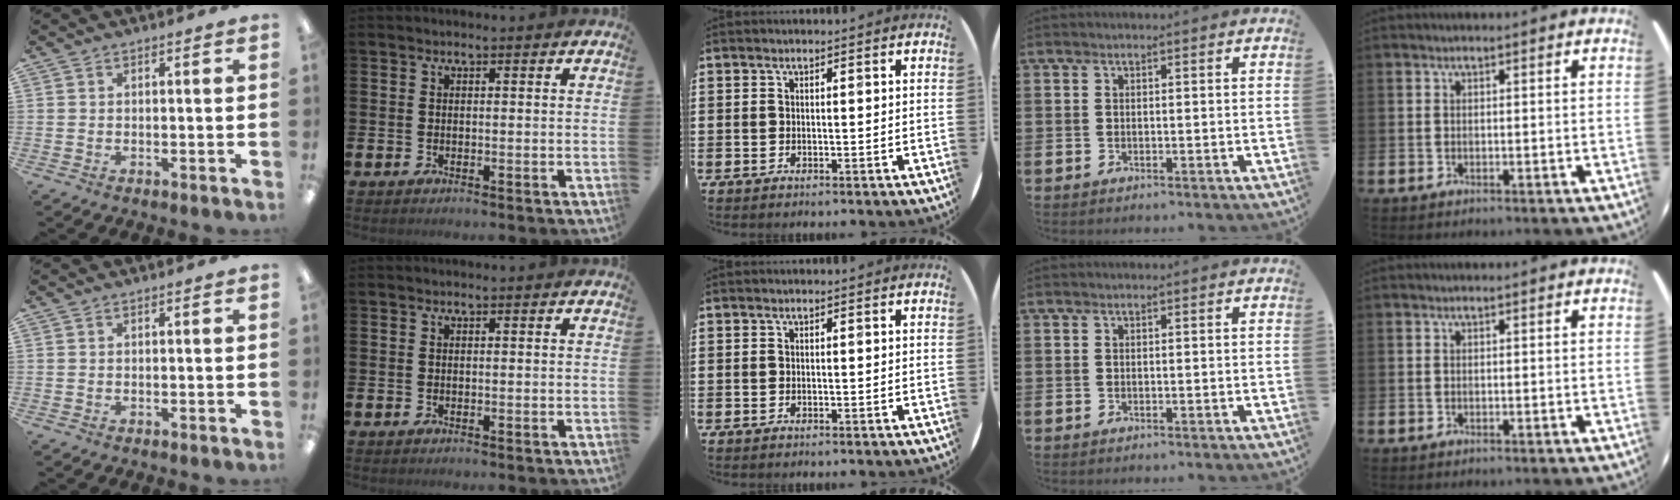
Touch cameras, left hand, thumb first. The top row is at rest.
{}